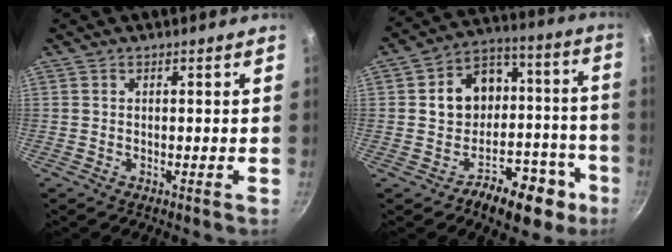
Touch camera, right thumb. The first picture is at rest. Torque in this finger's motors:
{"motor_torque": [0.90, 2.09, 0.67, -0.80, 0.08]}